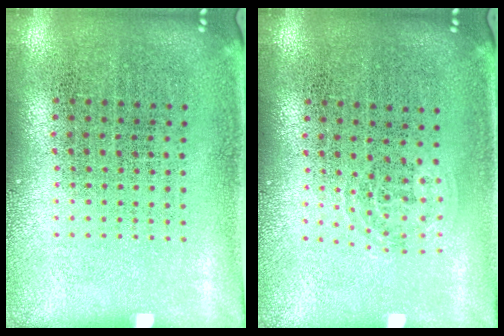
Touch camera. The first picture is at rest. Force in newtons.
{"total": 0.9, "press": 0.6, "slide": 0.7}